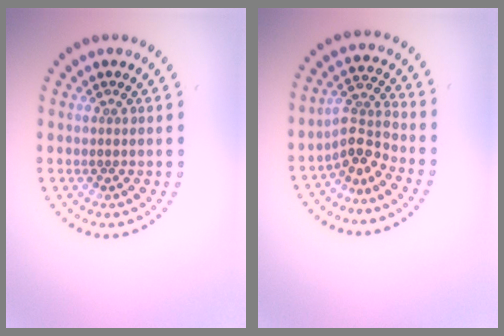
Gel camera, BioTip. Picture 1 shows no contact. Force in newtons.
{"total": 2.9, "press": 2.3, "slide": 1.9}